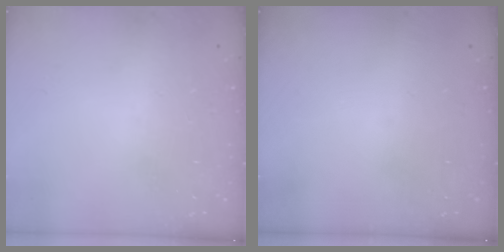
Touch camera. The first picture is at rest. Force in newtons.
{"total": 0.0}